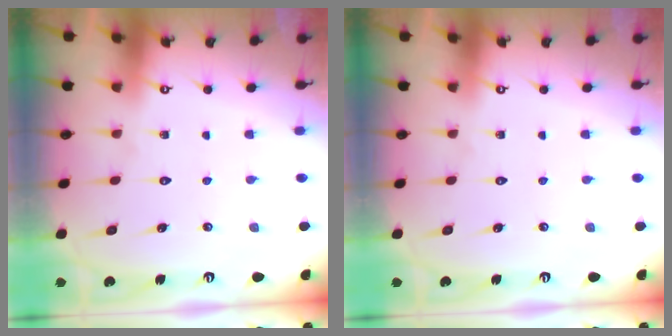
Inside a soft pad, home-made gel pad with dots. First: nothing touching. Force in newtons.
{"total": 0.0}